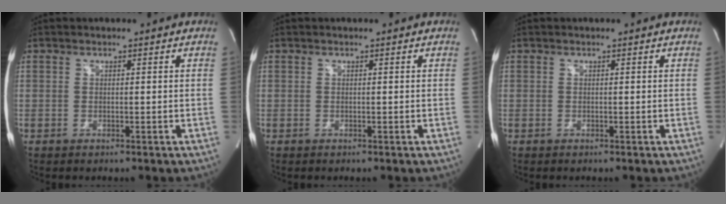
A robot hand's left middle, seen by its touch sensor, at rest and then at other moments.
{"total": 0.0}
{"total": 0.0}